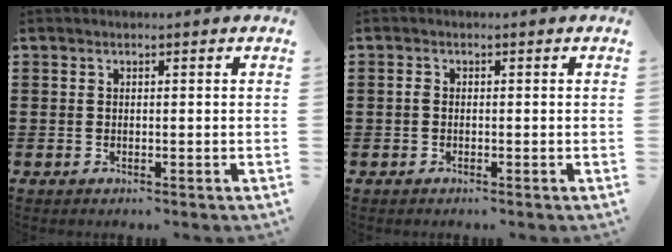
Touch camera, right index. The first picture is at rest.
{"total": 0.8, "force": [-0.4, 0.5, 0.5], "torque": [-0.018, -0.003, -0.011]}